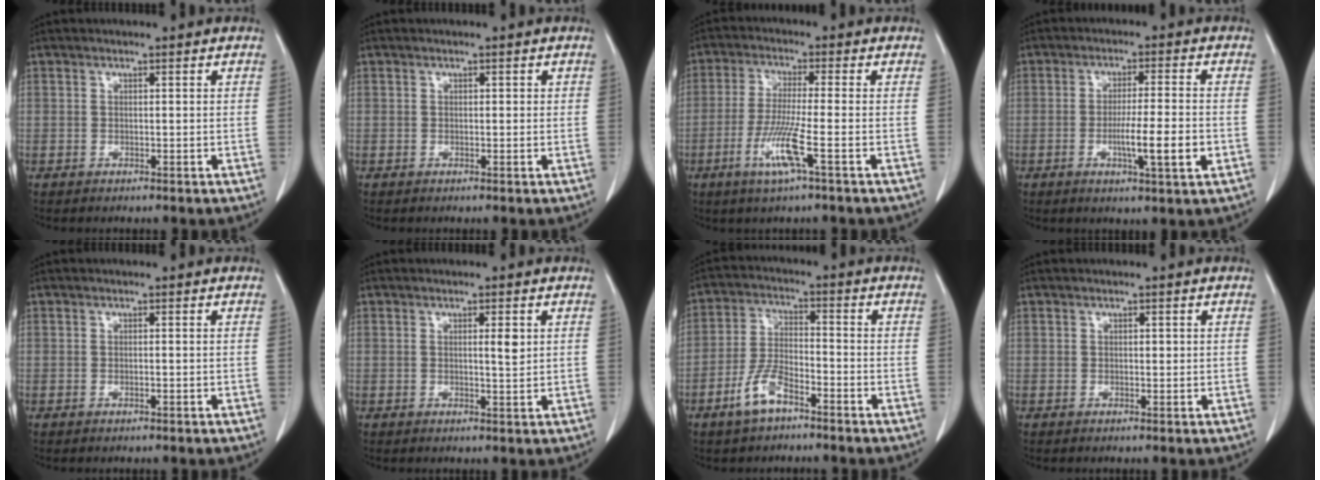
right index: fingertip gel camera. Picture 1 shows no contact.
{"total": 0.8, "force": [0.3, 0.6, 0.4], "torque": [0.004, 0.002, 0.001]}
{"total": 7.3, "force": [-3.0, -0.6, 6.6], "torque": [-0.136, -0.020, -0.062]}
{"total": 7.4, "force": [-2.1, -0.1, 7.1], "torque": [-0.116, -0.012, -0.034]}
{"total": 0.0}
{"total": 2.1, "force": [0.7, 0.3, 2.0], "torque": [-0.032, -0.003, 0.009]}
{"total": 6.7, "force": [-4.3, 2.5, 4.5], "torque": [-0.101, 0.001, -0.084]}
{"total": 0.7, "force": [0.2, 0.4, 0.5], "torque": [-0.004, 0.001, 0.002]}